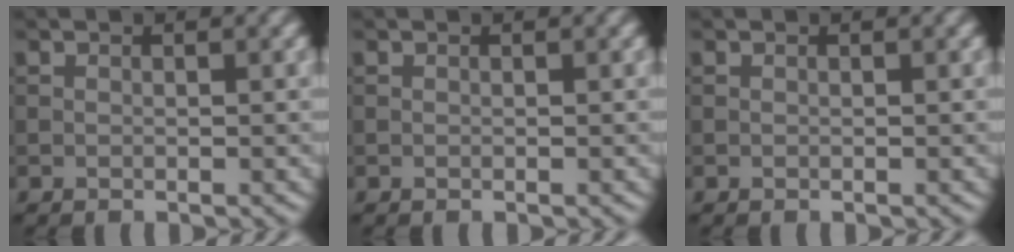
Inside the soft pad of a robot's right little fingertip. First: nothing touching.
{"total": 0.0}
{"total": 0.0}